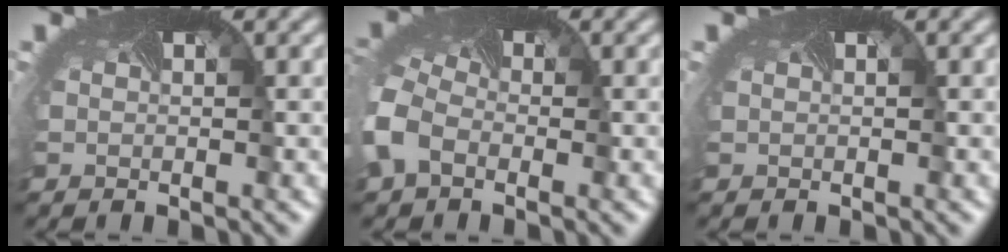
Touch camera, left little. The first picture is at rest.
{"total": 6.2, "force": [-1.9, 4.3, 4.1], "torque": [-0.119, -0.010, -0.043]}
{"total": 0.0}